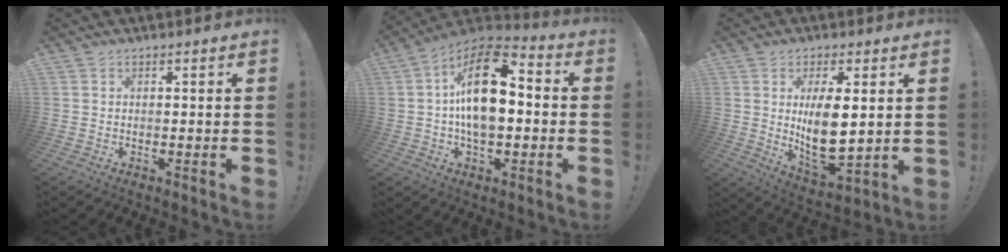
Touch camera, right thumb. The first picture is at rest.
{"total": 19.0, "force": [0.4, 11.0, 15.5], "torque": [-0.247, 0.012, 0.003]}
{"total": 12.6, "force": [2.4, 5.8, 10.9], "torque": [-0.185, -0.036, 0.042]}